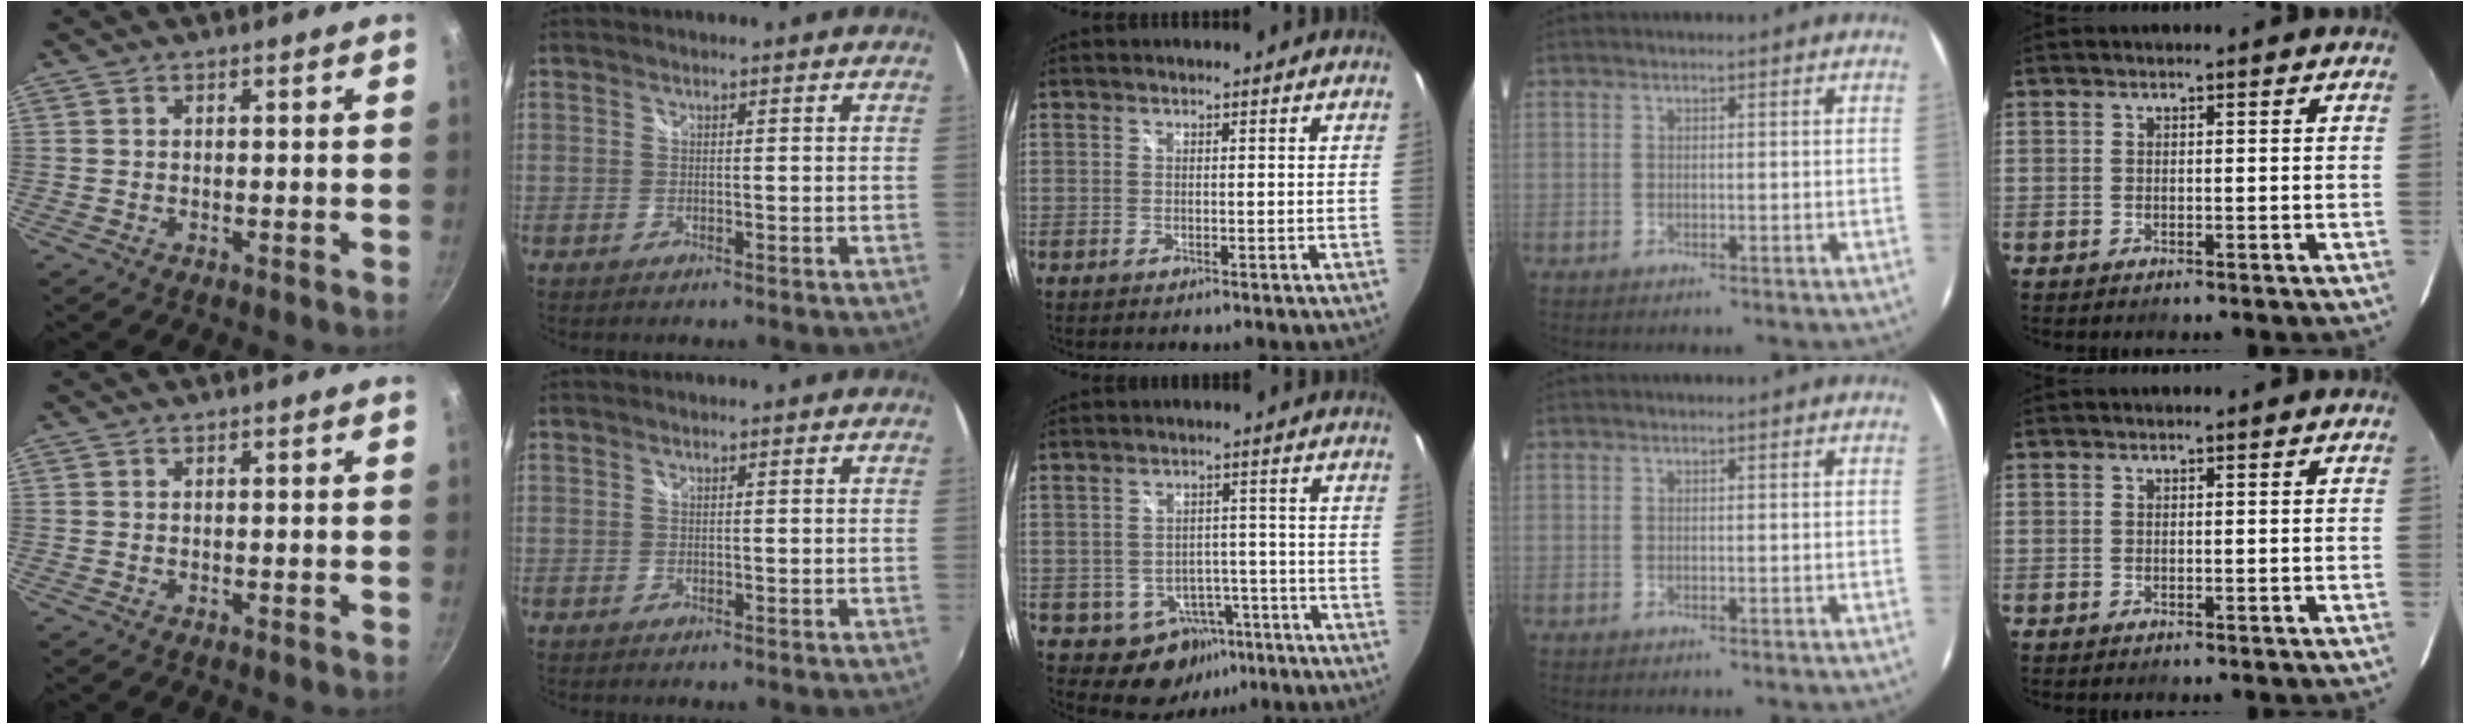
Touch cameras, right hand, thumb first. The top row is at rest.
{"middle": {"total": 8.5, "force": [-4.5, 6.8, 2.4], "torque": [-0.046, 0.023, -0.034]}}